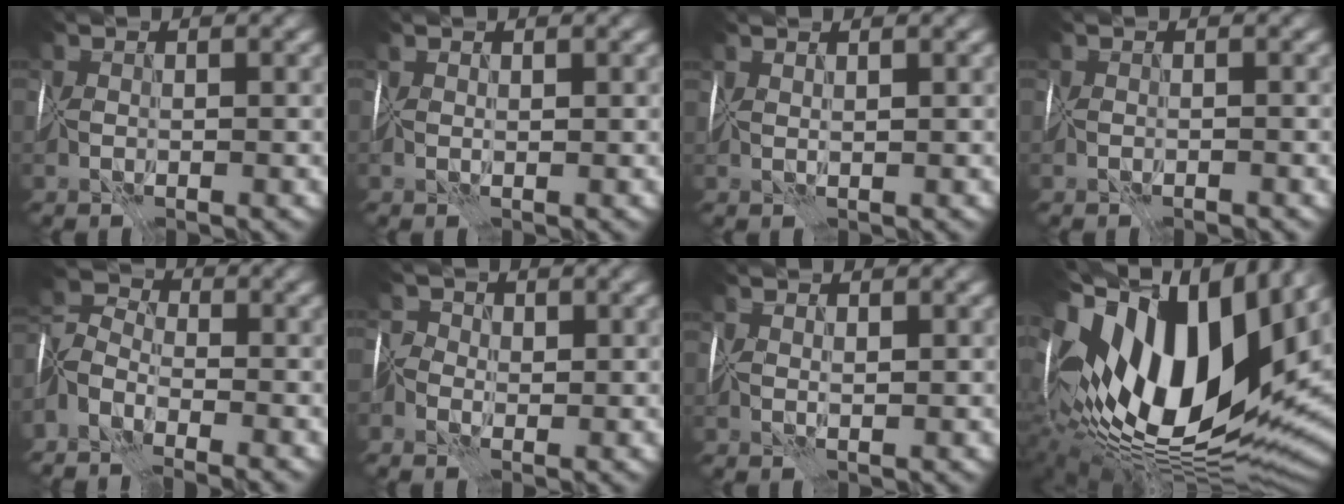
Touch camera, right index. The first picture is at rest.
{"total": 1.2, "force": [1.1, -0.4, -0.4], "torque": [0.009, 0.011, 0.023]}
{"total": 2.1, "force": [1.7, -1.1, -0.5], "torque": [0.008, 0.012, 0.037]}
{"total": 0.9, "force": [-0.8, 0.1, 0.2], "torque": [0.002, -0.002, -0.015]}
{"total": 5.4, "force": [-4.1, 2.3, 2.7], "torque": [-0.053, -0.004, -0.083]}
{"total": 2.4, "force": [-0.6, 2.1, 0.8], "torque": [-0.001, 0.019, -0.020]}
{"total": 1.3, "force": [1.2, -0.4, -0.2], "torque": [0.006, 0.009, 0.027]}
{"total": 18.6, "force": [4.5, 9.0, 15.6], "torque": [-0.301, 0.012, 0.077]}